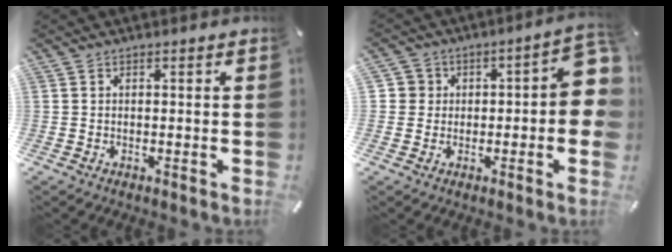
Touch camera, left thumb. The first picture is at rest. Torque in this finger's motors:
{"motor_torque": [-0.30, 1.04, 0.13, 0.09, 0.03]}